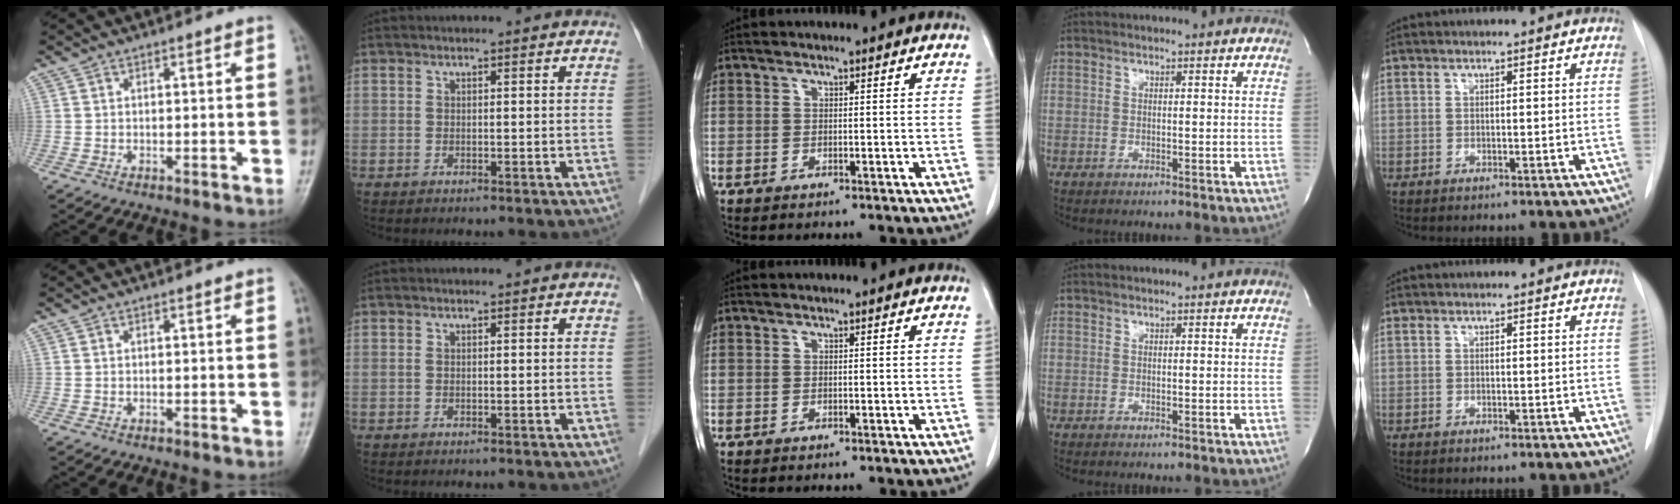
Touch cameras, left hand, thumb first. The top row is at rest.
{}